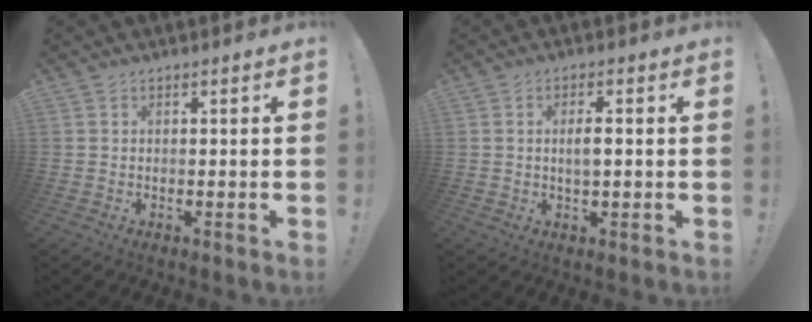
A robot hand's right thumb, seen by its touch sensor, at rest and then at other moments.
{"total": 3.3, "force": [0.0, 1.0, 3.1], "torque": [-0.046, -0.001, -0.003]}